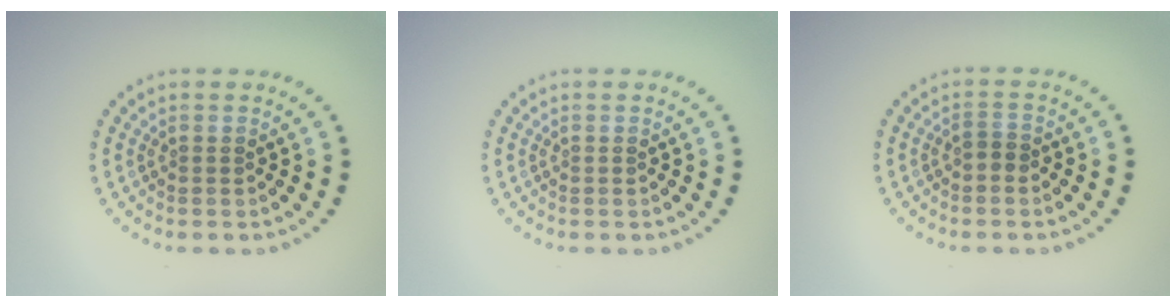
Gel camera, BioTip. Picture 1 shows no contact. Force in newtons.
{"total": 0.0}
{"total": 1.1, "press": 0.9, "slide": 0.6}